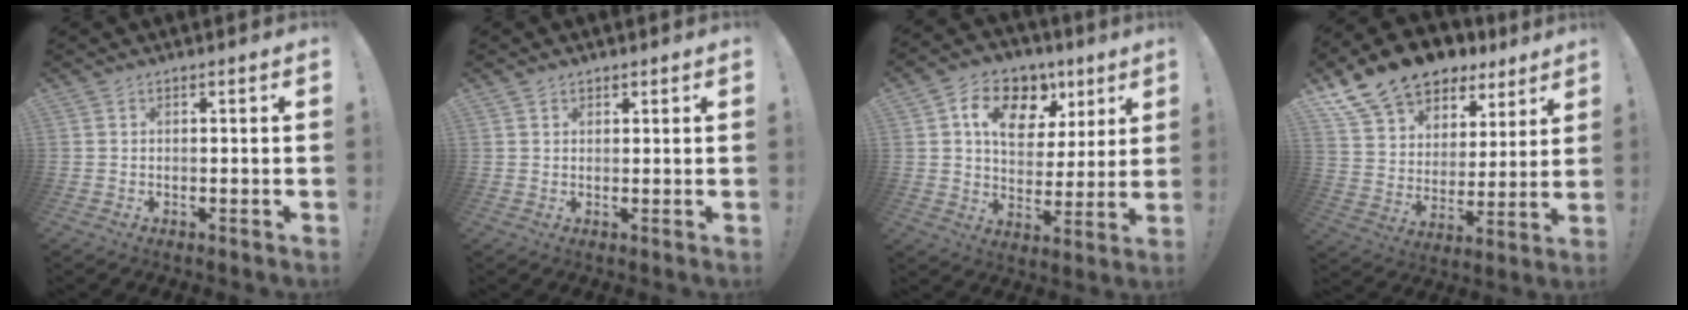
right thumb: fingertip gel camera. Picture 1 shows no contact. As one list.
[{"total": 2.2, "force": [1.7, 1.3, 0.3], "torque": [0.006, -0.010, 0.029]}, {"total": 15.1, "force": [6.8, 10.6, 8.4], "torque": [-0.127, -0.018, 0.126]}, {"total": 15.2, "force": [11.7, 8.6, 4.5], "torque": [-0.080, -0.085, 0.224]}]